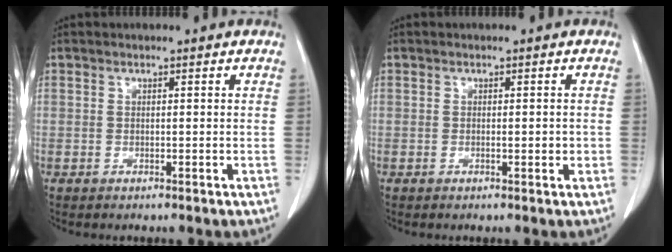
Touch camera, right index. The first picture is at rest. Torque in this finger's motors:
{"motor_torque": [0.51, -0.15, 0.05, 0.03]}